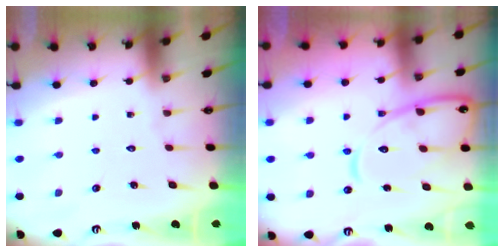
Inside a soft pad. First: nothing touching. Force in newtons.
{"total": 15.1, "press": 15.0, "slide": 1.5}